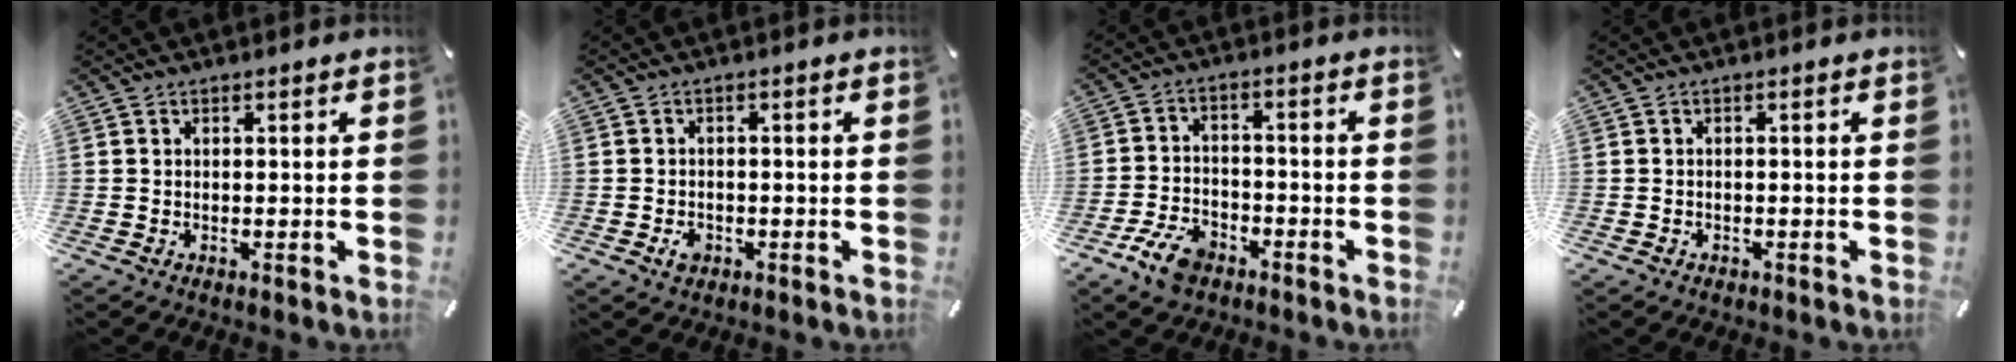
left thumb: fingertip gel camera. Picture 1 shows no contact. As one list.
[{"total": 2.8, "force": [-1.2, 2.1, 1.4], "torque": [-0.026, 0.006, -0.020]}, {"total": 8.2, "force": [-5.0, 4.9, 4.2], "torque": [-0.090, 0.023, -0.094]}, {"total": 0.9, "force": [-0.6, 0.7, 0.3], "torque": [-0.005, 0.002, -0.014]}]